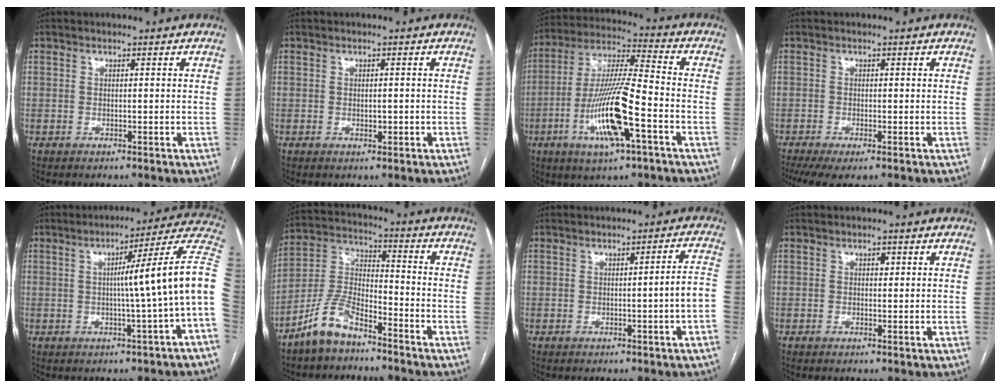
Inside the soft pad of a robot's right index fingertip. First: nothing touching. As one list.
[{"total": 1.2, "force": [-0.2, 0.5, 1.1], "torque": [-0.019, -0.001, -0.002]}, {"total": 15.4, "force": [-5.4, 1.8, 14.4], "torque": [-0.287, -0.007, -0.097]}, {"total": 4.6, "force": [-2.8, 1.2, 3.5], "torque": [-0.060, -0.011, -0.050]}, {"total": 12.8, "force": [-0.6, -2.0, 12.6], "torque": [-0.156, 0.024, -0.016]}, {"total": 9.1, "force": [-7.0, 3.0, 5.1], "torque": [-0.117, 0.006, -0.140]}, {"total": 3.8, "force": [-1.1, -0.6, 3.6], "torque": [-0.044, 0.005, -0.017]}, {"total": 0.9, "force": [0.3, 0.5, 0.6], "torque": [-0.009, 0.002, 0.004]}]